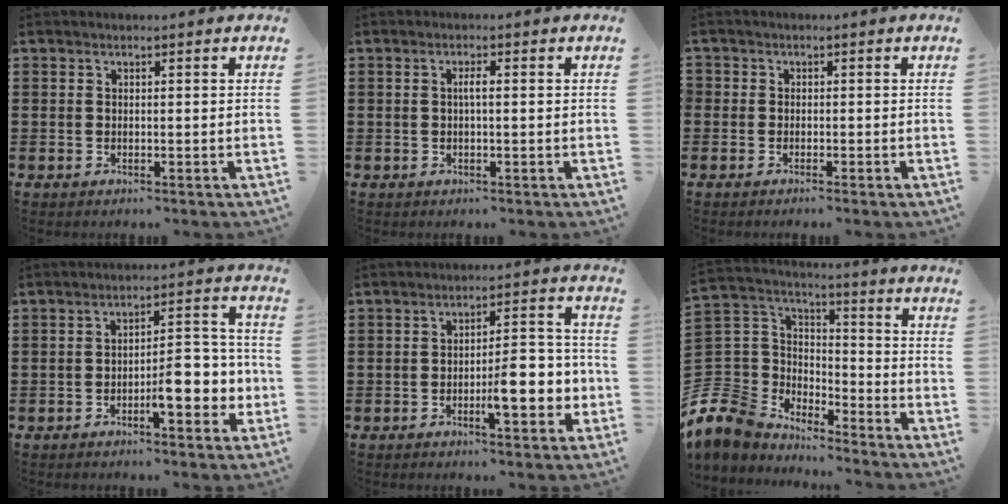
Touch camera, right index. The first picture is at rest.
{"total": 1.7, "force": [-0.1, 0.2, 1.7], "torque": [-0.031, 0.000, -0.003]}
{"total": 1.0, "force": [-0.8, 0.6, 0.0], "torque": [-0.002, 0.004, -0.018]}
{"total": 7.3, "force": [-2.5, 2.7, 6.3], "torque": [-0.077, -0.003, -0.046]}
{"total": 8.3, "force": [-2.5, 2.7, 7.4], "torque": [-0.094, -0.004, -0.043]}
{"total": 8.3, "force": [-5.6, 6.1, 1.0], "torque": [-0.089, -0.013, -0.115]}